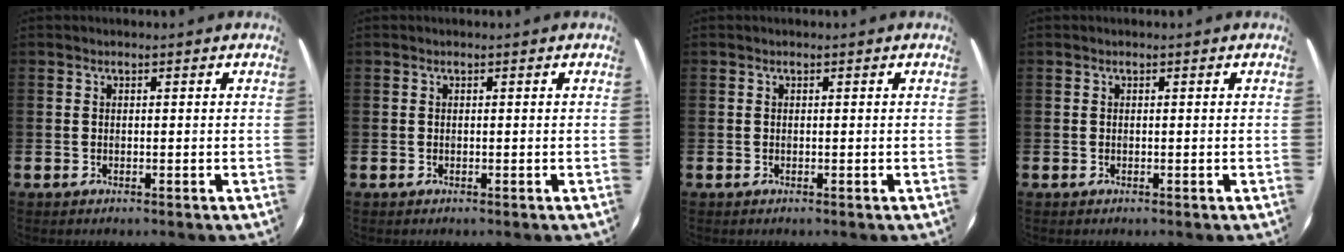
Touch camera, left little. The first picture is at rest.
{"total": 0.0}
{"total": 0.0}
{"total": 0.0}